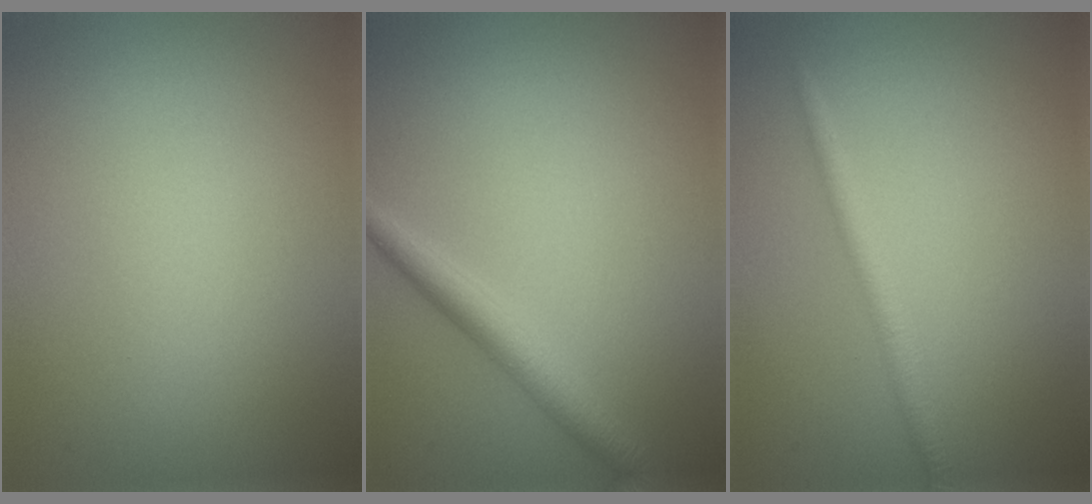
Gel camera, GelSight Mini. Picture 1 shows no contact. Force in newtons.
{"total": 2.6, "press": 2.5, "slide": 0.1}
{"total": 2.0, "press": 2.0, "slide": 0.1}